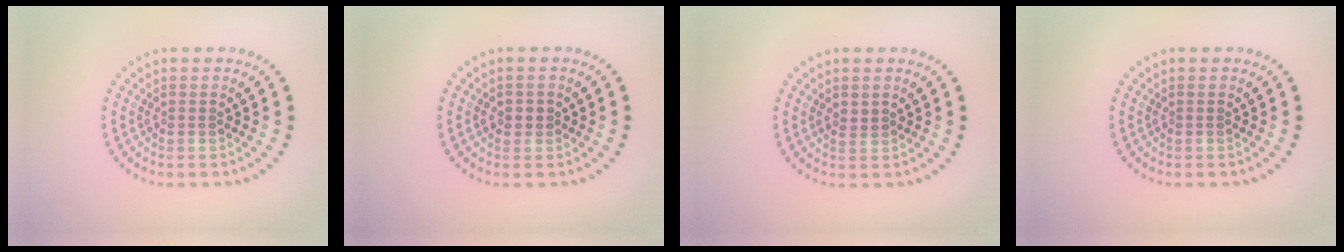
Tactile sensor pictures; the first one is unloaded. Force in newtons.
{"total": 1.1, "press": 1.1, "slide": 0.3}
{"total": 0.7, "press": 0.6, "slide": 0.3}
{"total": 0.0}